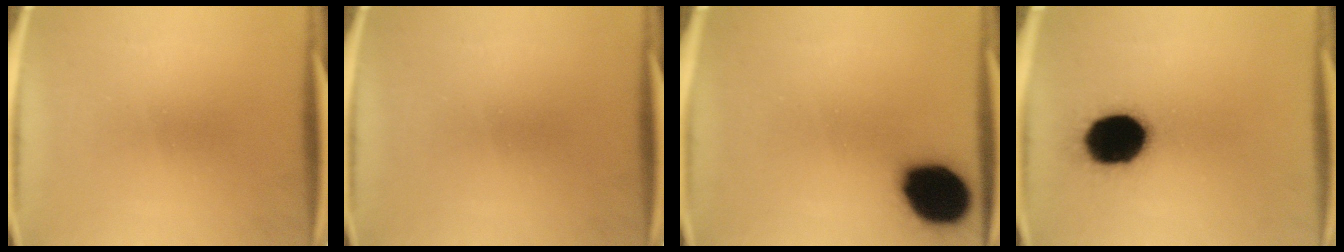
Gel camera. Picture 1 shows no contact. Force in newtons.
{"total": 0.0}
{"total": 16.4}
{"total": 19.1}